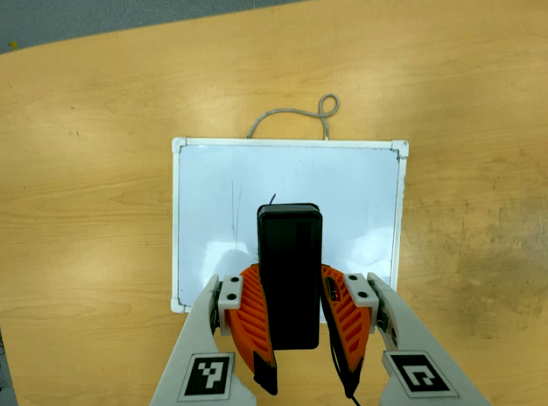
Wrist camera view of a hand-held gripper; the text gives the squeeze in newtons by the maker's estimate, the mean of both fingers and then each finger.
{"total": 7.8, "left": 6.4, "right": 9.3}